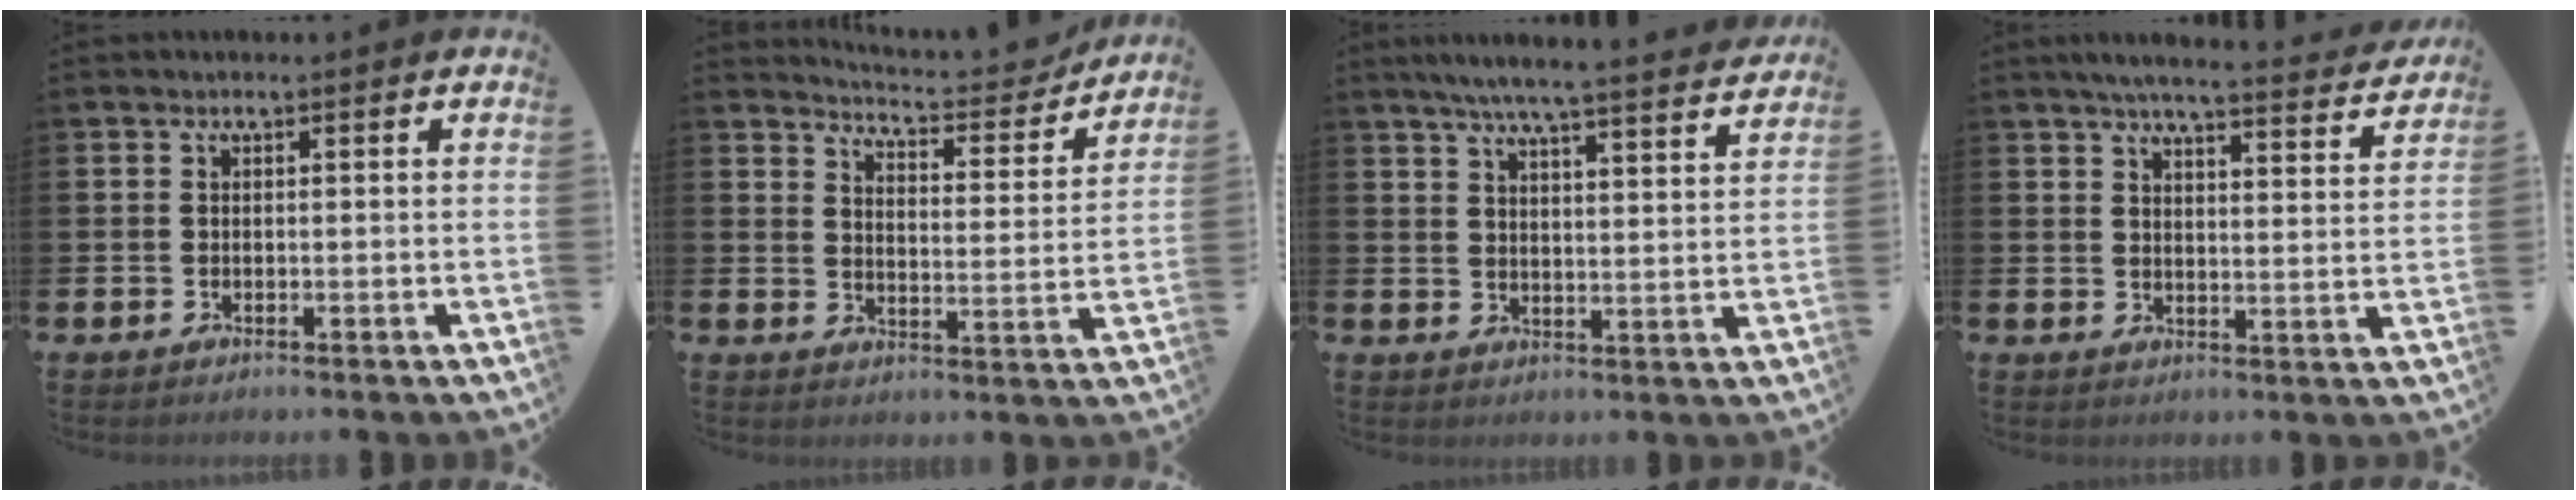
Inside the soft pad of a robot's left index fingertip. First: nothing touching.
{"total": 5.2, "force": [5.1, 0.6, 0.8], "torque": [-0.026, -0.042, 0.084]}
{"total": 6.4, "force": [6.0, -0.4, 2.2], "torque": [-0.049, -0.040, 0.102]}
{"total": 5.5, "force": [5.2, 0.1, 1.9], "torque": [-0.041, -0.035, 0.086]}